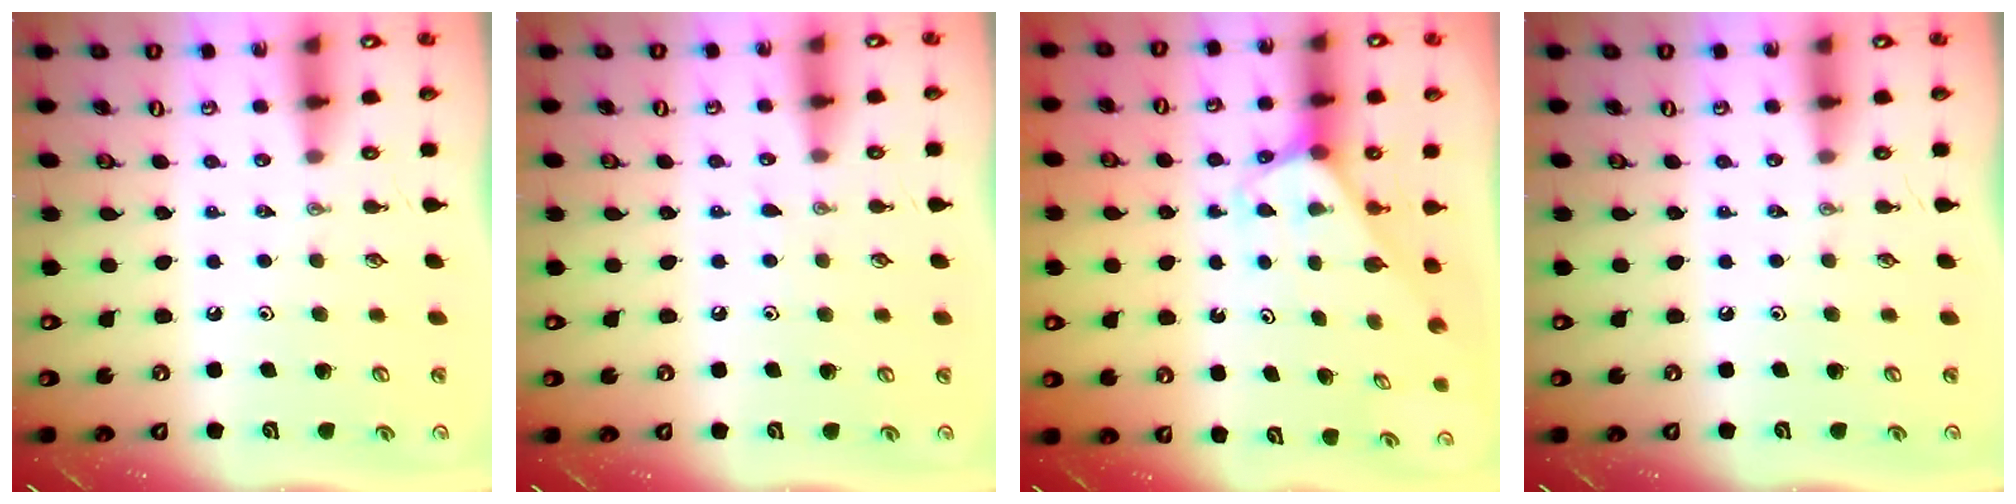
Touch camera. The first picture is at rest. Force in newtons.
{"total": 3.9, "press": 3.9, "slide": 0.2}
{"total": 2.4, "press": 2.4, "slide": 0.2}
{"total": 0.0}